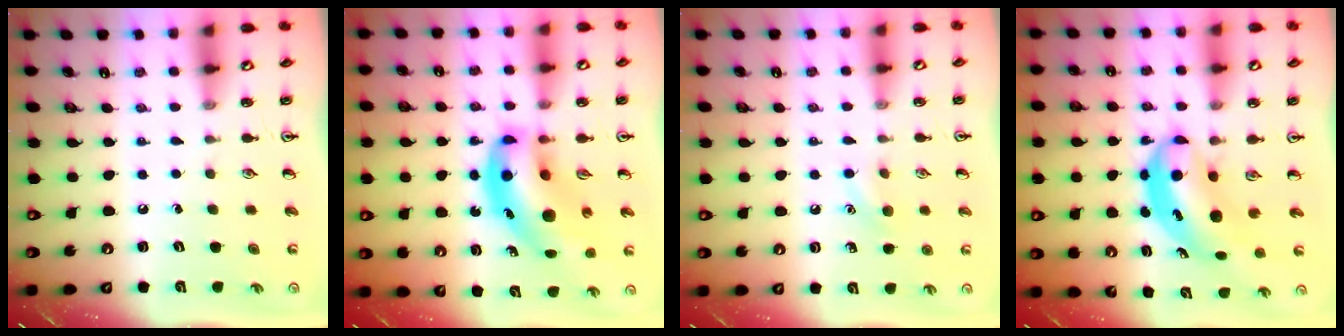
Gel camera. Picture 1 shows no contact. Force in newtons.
{"total": 14.2, "press": 13.6, "slide": 3.8}
{"total": 6.5, "press": 6.3, "slide": 1.7}
{"total": 6.3, "press": 6.0, "slide": 1.8}